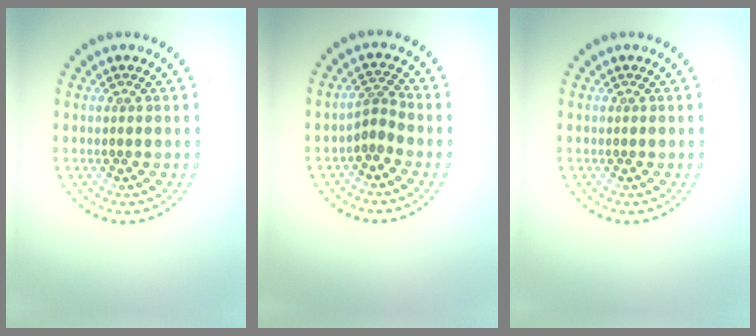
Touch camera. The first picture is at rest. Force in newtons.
{"total": 2.0, "press": 1.3, "slide": 1.5}
{"total": 0.0}